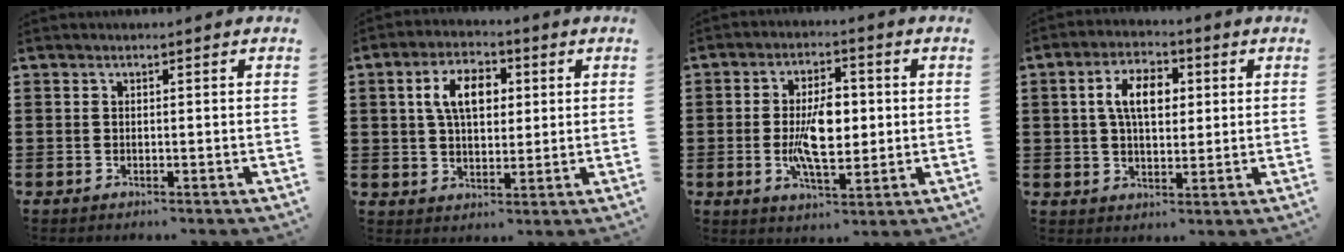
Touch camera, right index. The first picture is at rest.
{"total": 7.4, "force": [1.9, 4.3, 5.7], "torque": [-0.118, 0.015, 0.028]}
{"total": 8.8, "force": [-0.3, 4.0, 7.8], "torque": [-0.158, -0.003, -0.014]}
{"total": 6.9, "force": [1.4, 3.8, 5.5], "torque": [-0.111, 0.014, 0.018]}